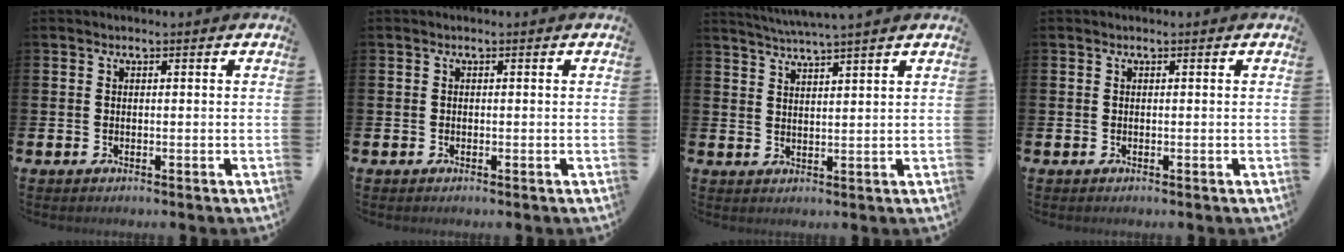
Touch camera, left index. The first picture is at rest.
{"total": 0.0}
{"total": 3.8, "force": [3.6, -0.8, 0.7], "torque": [-0.030, -0.013, 0.067]}
{"total": 0.0}